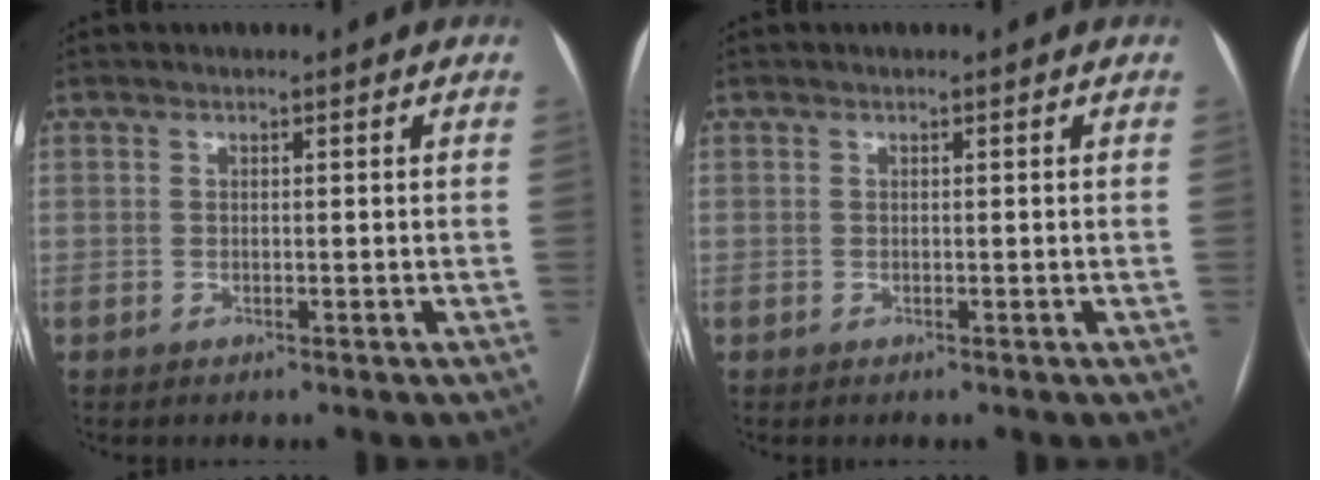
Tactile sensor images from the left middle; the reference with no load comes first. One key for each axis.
{"total": 0.0}